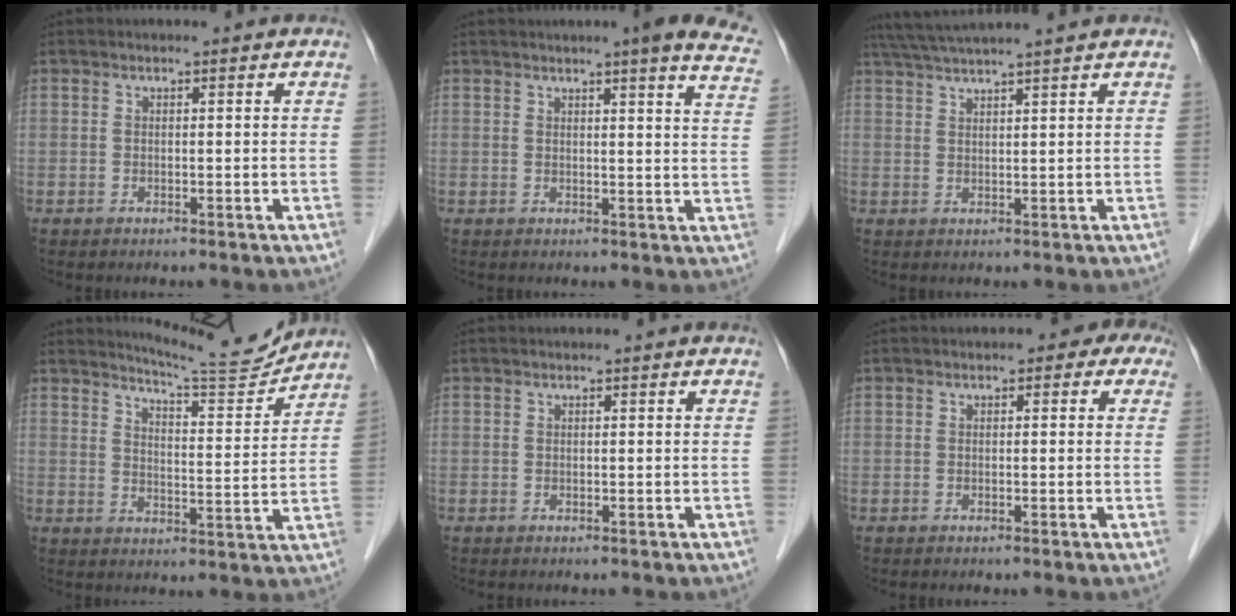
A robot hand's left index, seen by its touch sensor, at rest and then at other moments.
{"total": 13.3, "force": [11.0, 1.0, 7.4], "torque": [-0.079, -0.020, 0.103]}
{"total": 8.0, "force": [7.0, -1.3, 3.7], "torque": [-0.064, 0.029, 0.110]}
{"total": 9.8, "force": [9.7, -0.7, 1.1], "torque": [-0.028, -0.022, 0.140]}
{"total": 0.0}
{"total": 2.6, "force": [0.8, 1.8, 1.7], "torque": [-0.004, 0.017, -0.002]}